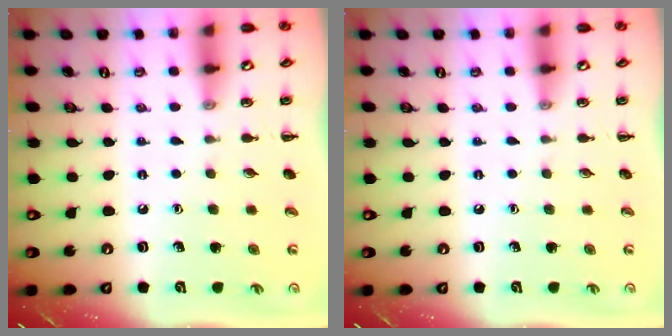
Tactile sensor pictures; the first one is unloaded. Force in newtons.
{"total": 0.0}